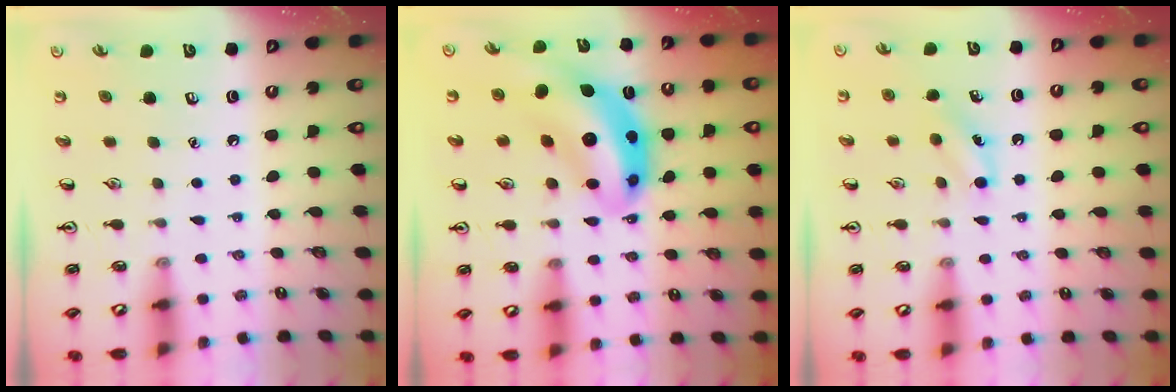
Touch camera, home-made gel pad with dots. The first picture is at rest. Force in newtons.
{"total": 11.0, "press": 10.5, "slide": 3.3}
{"total": 6.6, "press": 6.2, "slide": 2.1}